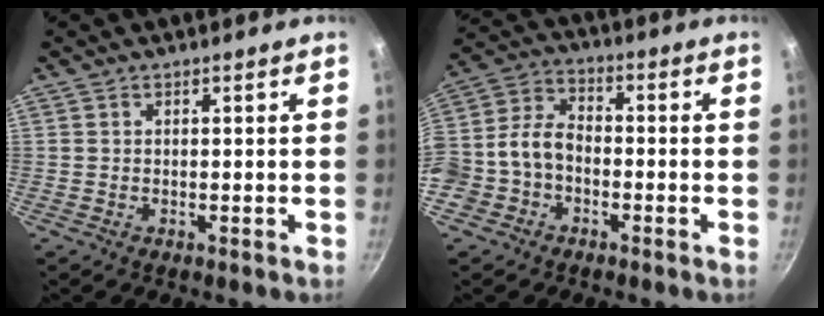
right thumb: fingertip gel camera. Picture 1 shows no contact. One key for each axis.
{"total": 11.1, "fx": -3.5, "fy": 8.3, "fz": 6.5, "tx": -0.120, "ty": 0.051, "tz": -0.079}